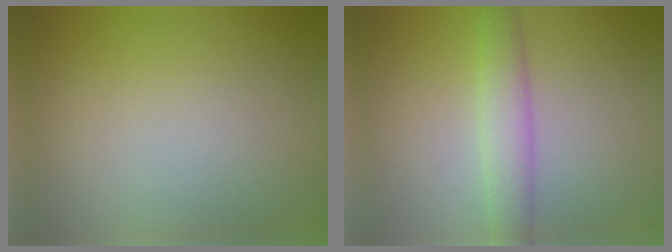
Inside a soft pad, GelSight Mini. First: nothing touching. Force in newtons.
{"total": 4.2, "press": 4.2, "slide": 0.0}